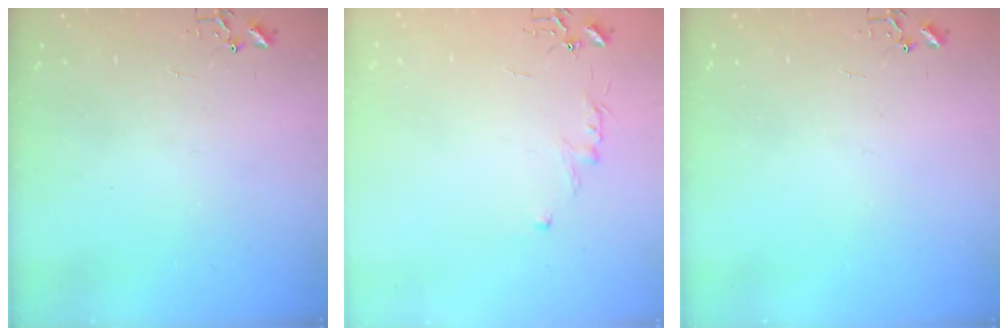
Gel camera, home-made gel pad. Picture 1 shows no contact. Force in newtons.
{"total": 5.5, "press": 5.5, "slide": 0.6}
{"total": 0.0}